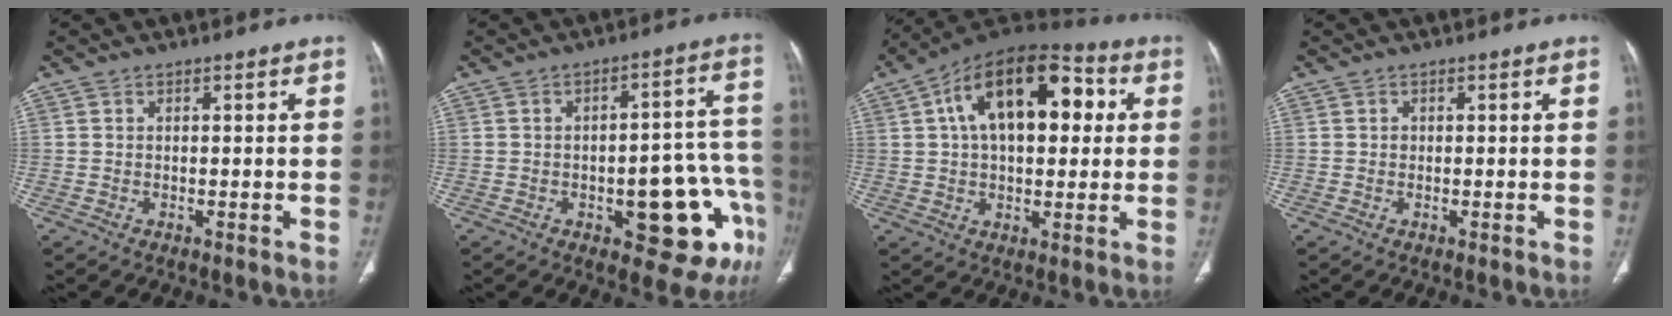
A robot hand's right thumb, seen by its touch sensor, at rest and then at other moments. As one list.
[{"total": 15.8, "force": [-5.7, 6.4, 13.3], "torque": [-0.115, 0.045, -0.058]}, {"total": 20.3, "force": [4.8, 11.2, 16.2], "torque": [-0.223, 0.026, 0.064]}, {"total": 0.5, "force": [0.0, 0.5, 0.2], "torque": [0.001, 0.002, 0.000]}]